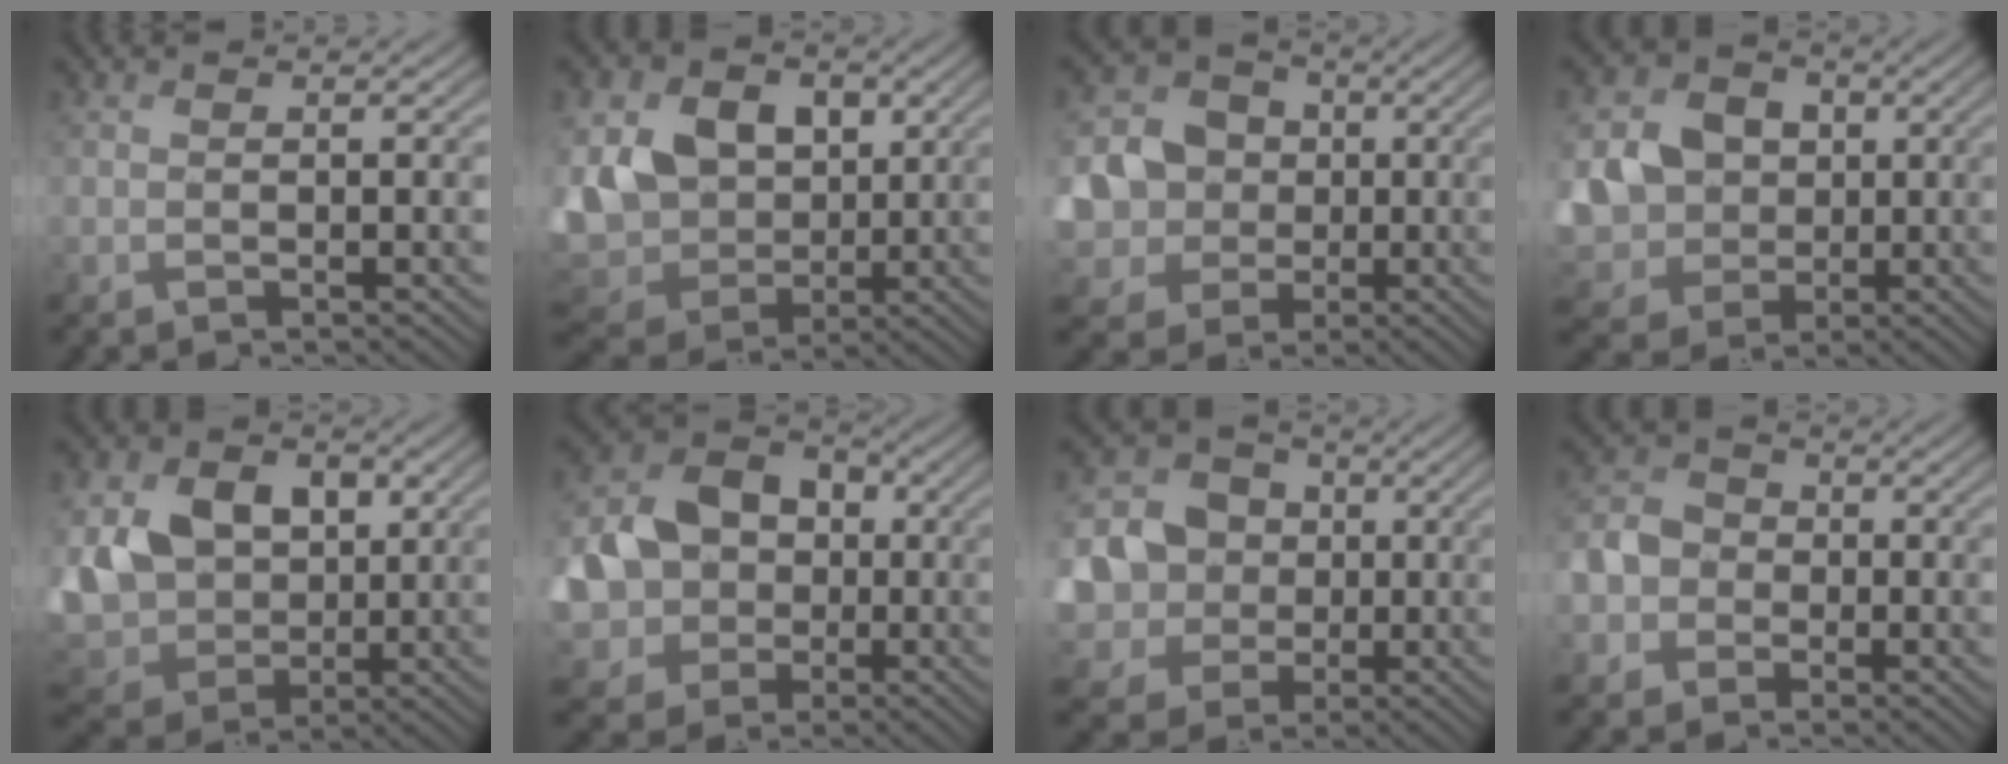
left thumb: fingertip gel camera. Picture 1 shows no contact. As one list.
[{"total": 14.6, "force": [2.5, 11.6, 8.4], "torque": [-0.227, 0.002, 0.054]}, {"total": 11.0, "force": [-1.0, 10.1, 4.2], "torque": [-0.129, -0.021, -0.043]}, {"total": 10.4, "force": [0.2, 9.4, 4.6], "torque": [-0.139, -0.018, -0.014]}, {"total": 12.6, "force": [1.6, 10.1, 7.4], "torque": [-0.194, -0.011, 0.028]}, {"total": 13.7, "force": [-0.9, 12.0, 6.6], "torque": [-0.172, -0.026, -0.034]}, {"total": 12.4, "force": [-1.2, 11.4, 4.8], "torque": [-0.159, -0.019, -0.044]}, {"total": 5.3, "force": [-1.5, 4.7, 2.0], "torque": [-0.058, -0.003, -0.048]}]